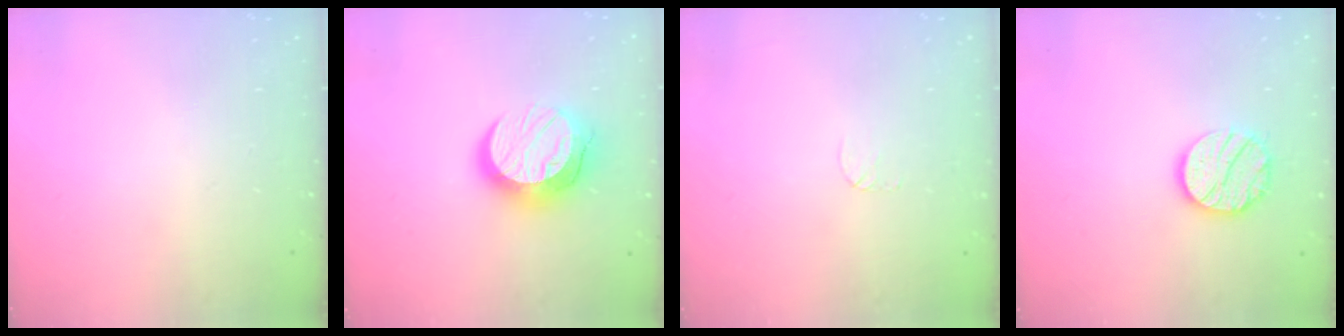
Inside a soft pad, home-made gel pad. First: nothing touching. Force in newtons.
{"total": 12.7, "press": 12.7, "slide": 1.1}
{"total": 4.1, "press": 4.1, "slide": 0.3}
{"total": 12.6, "press": 12.6, "slide": 1.1}